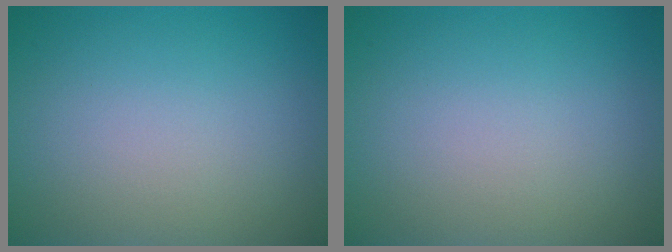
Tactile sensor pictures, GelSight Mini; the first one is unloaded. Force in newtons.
{"total": 0.0}